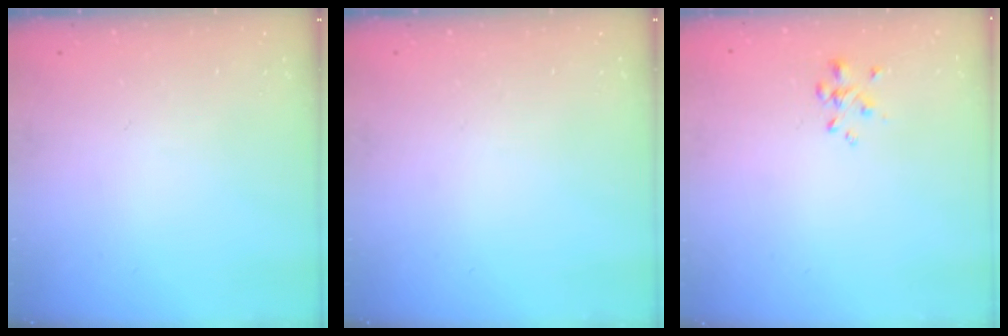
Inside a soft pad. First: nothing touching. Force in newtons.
{"total": 0.0}
{"total": 0.6, "press": 0.5, "slide": 0.3}